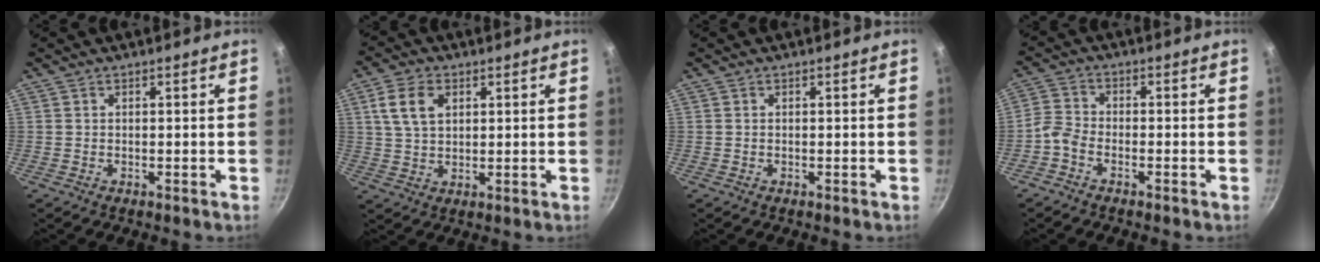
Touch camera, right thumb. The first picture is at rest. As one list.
[{"total": 7.3, "force": [2.5, 4.8, 4.8], "torque": [-0.080, 0.001, 0.048]}, {"total": 0.0}, {"total": 3.4, "force": [-2.5, 1.9, 1.5], "torque": [-0.043, 0.025, -0.062]}]